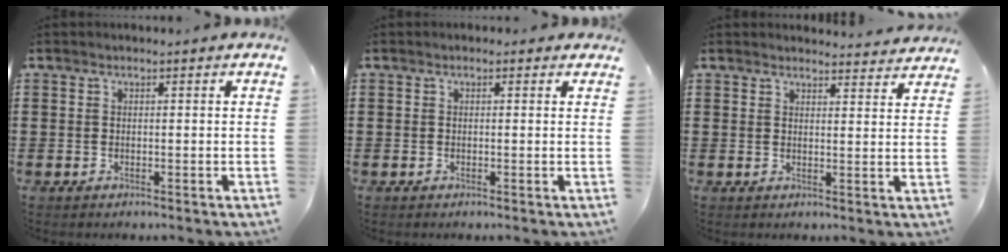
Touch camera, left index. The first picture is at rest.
{"total": 0.6, "force": [0.0, 0.6, 0.3], "torque": [-0.006, 0.004, -0.001]}
{"total": 2.9, "force": [2.9, 0.2, 0.3], "torque": [-0.007, -0.016, 0.053]}